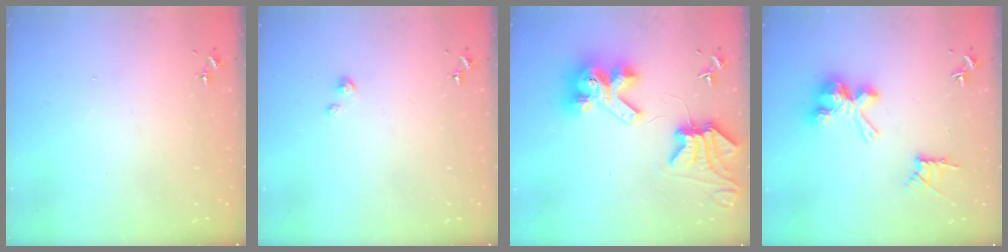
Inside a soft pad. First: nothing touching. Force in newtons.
{"total": 2.4, "press": 2.4, "slide": 0.3}
{"total": 11.7, "press": 11.6, "slide": 1.6}
{"total": 12.7, "press": 12.7, "slide": 0.4}